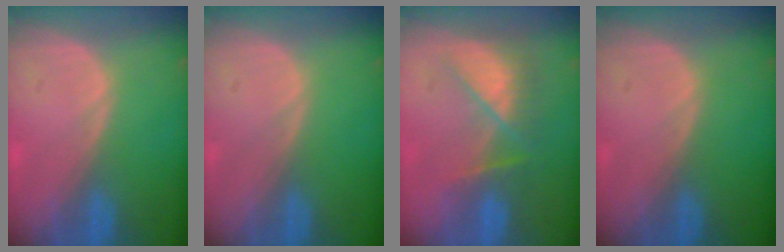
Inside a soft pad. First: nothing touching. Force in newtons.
{"total": 0.0}
{"total": 8.2, "press": 7.0, "slide": 4.3}
{"total": 0.0}